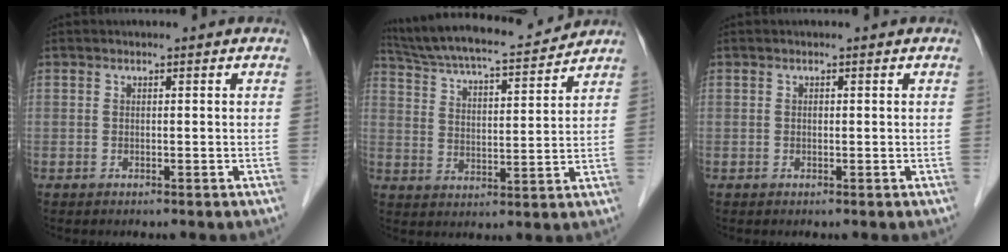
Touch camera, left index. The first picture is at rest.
{"total": 15.5, "force": [14.2, 1.5, 6.0], "torque": [-0.113, 0.011, 0.226]}
{"total": 1.1, "force": [-1.1, 0.1, 0.0], "torque": [0.003, -0.005, -0.020]}